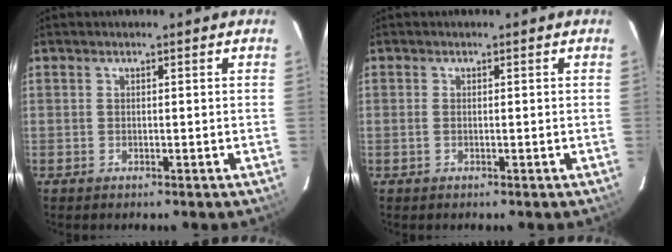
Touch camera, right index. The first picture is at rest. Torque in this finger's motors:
{"motor_torque": [-0.15, 0.24, -0.04, 0.00]}